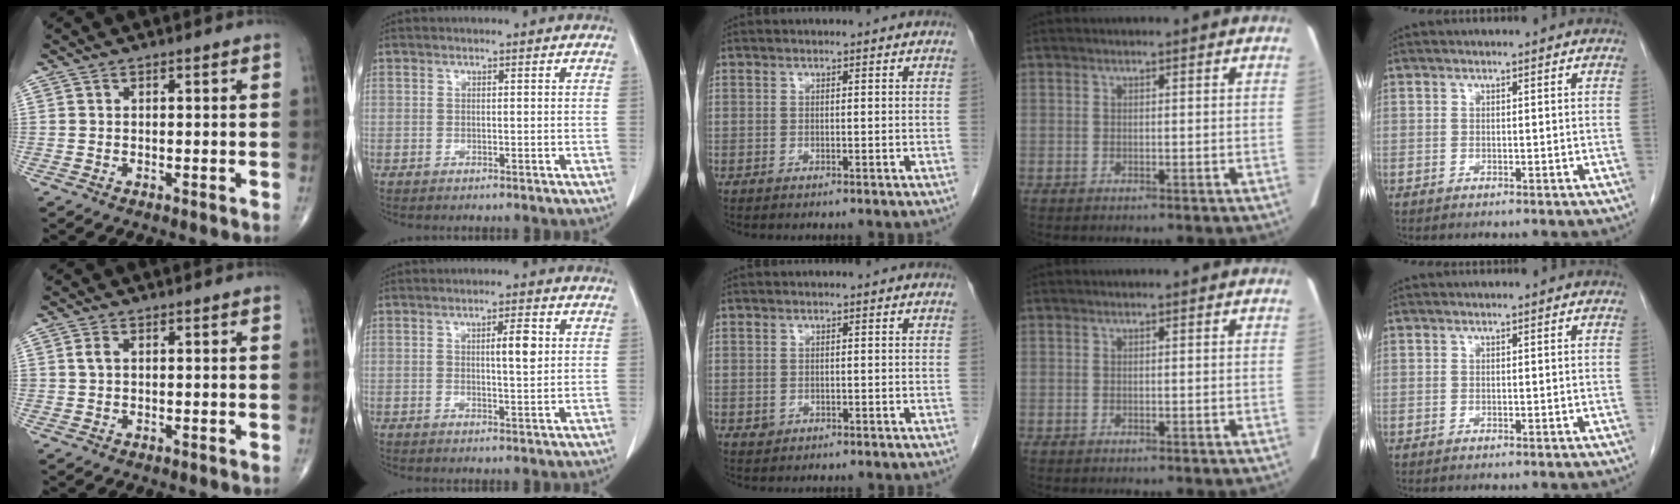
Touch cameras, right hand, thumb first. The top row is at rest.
{"thumb": {"total": 1.7, "force": [0.4, 1.1, 1.2], "torque": [-0.024, 0.004, 0.009]}, "index": {"total": 4.0, "force": [0.8, 0.8, 3.9], "torque": [-0.060, 0.002, 0.011]}, "middle": {"total": 0.6, "force": [0.0, 0.6, 0.1], "torque": [-0.004, 0.001, 0.002]}}